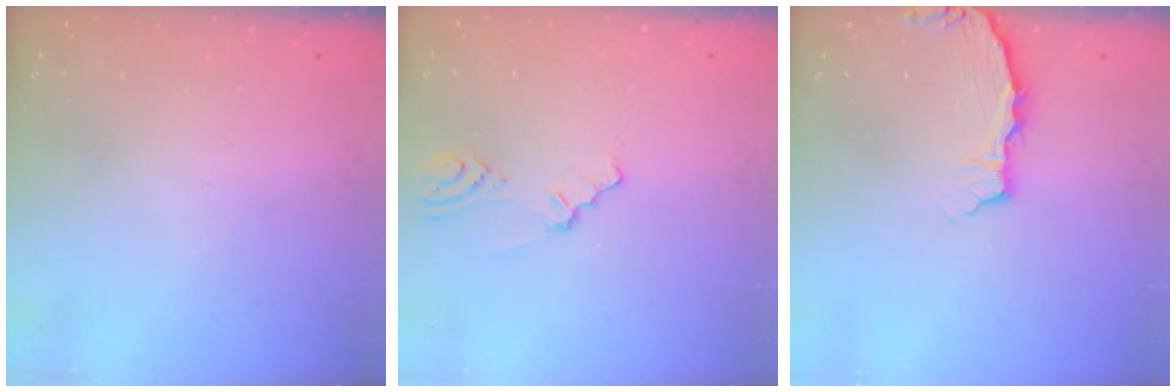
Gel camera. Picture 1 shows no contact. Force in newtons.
{"total": 2.1, "press": 2.0, "slide": 0.7}
{"total": 3.2, "press": 3.2, "slide": 0.4}